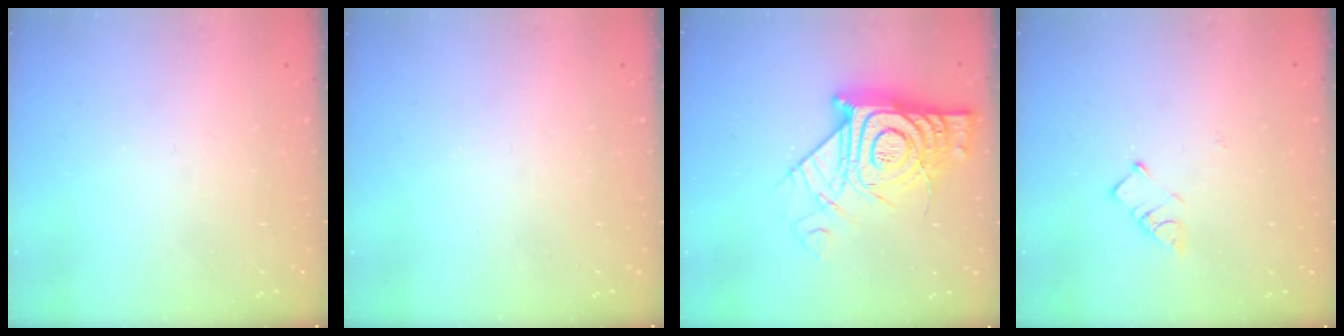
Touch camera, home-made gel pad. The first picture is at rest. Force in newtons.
{"total": 0.0}
{"total": 19.3, "press": 19.2, "slide": 1.7}
{"total": 3.5, "press": 3.5, "slide": 0.3}